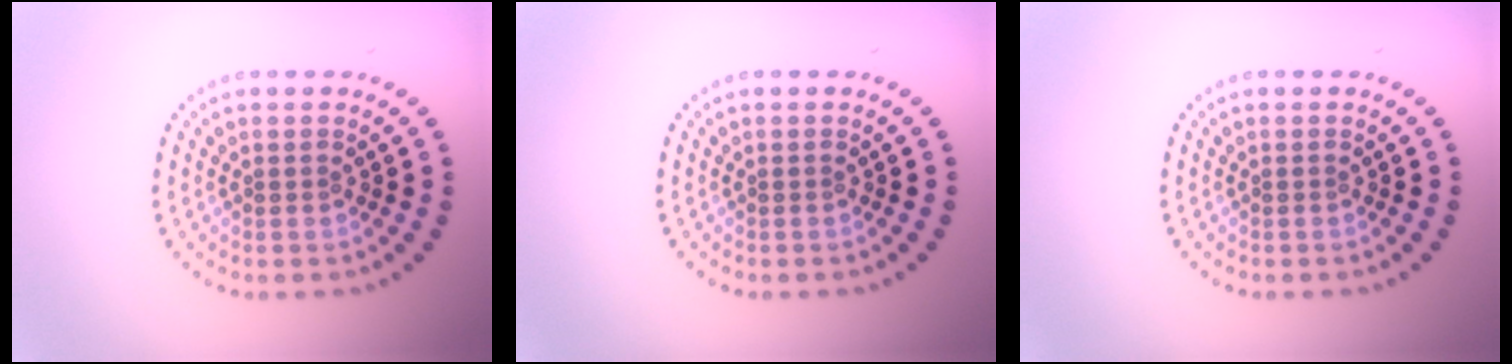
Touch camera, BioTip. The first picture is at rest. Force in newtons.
{"total": 0.0}
{"total": 0.0}